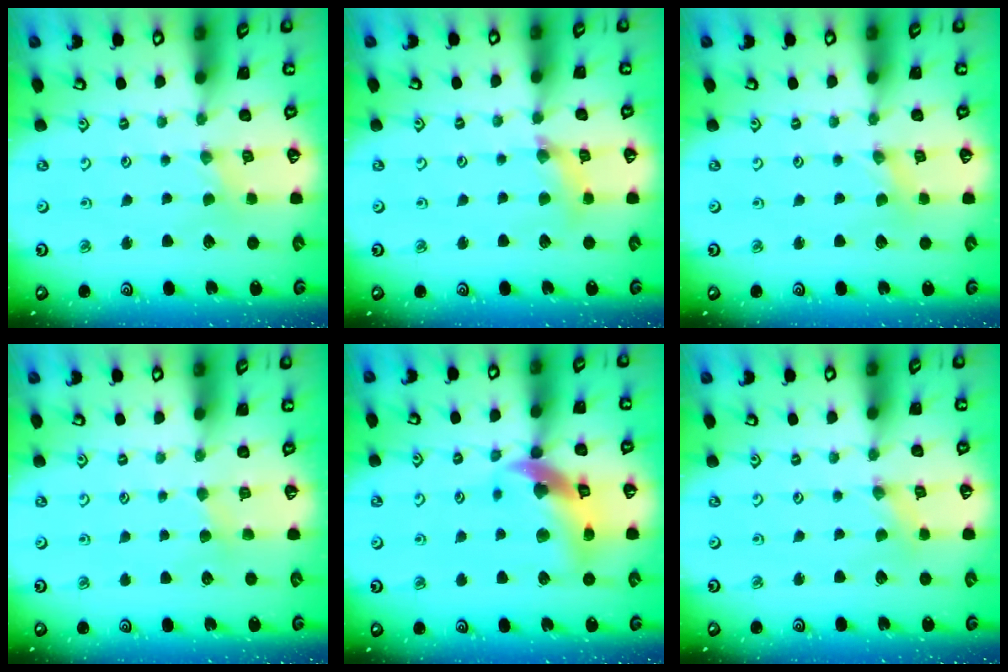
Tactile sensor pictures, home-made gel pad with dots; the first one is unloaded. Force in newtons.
{"total": 5.3, "press": 5.3, "slide": 0.5}
{"total": 0.0}
{"total": 2.3, "press": 2.2, "slide": 0.3}
{"total": 14.0, "press": 13.9, "slide": 2.0}
{"total": 0.0}